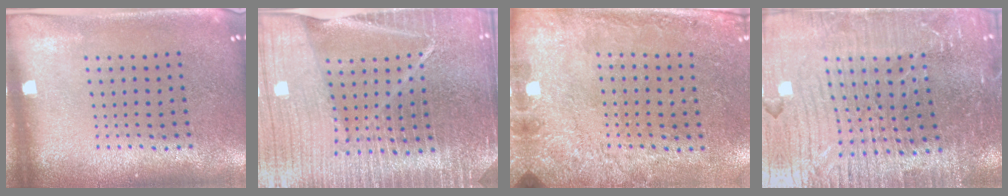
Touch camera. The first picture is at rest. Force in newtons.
{"total": 6.5, "press": 5.6, "slide": 3.3}
{"total": 2.7, "press": 2.0, "slide": 1.8}
{"total": 5.5, "press": 5.0, "slide": 2.2}